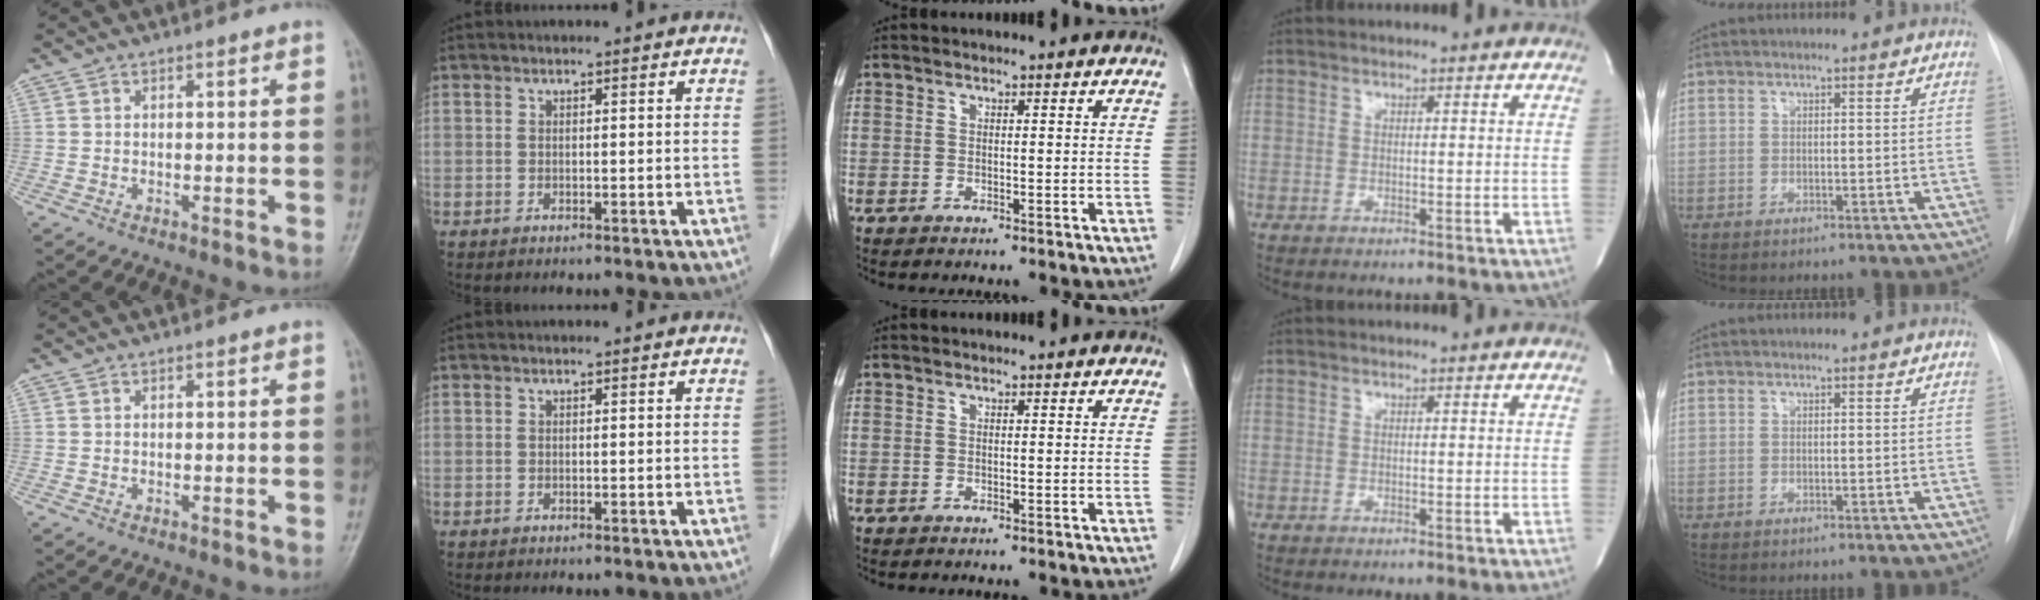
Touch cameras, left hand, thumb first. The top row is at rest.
{}